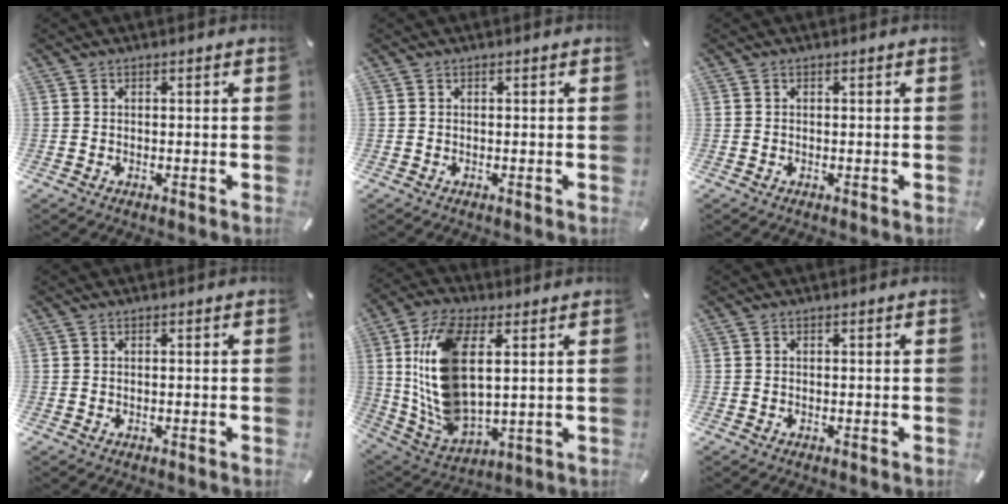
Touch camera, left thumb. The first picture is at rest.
{"total": 0.0}
{"total": 0.0}
{"total": 0.0}
{"total": 16.4, "force": [4.3, 9.1, 12.9], "torque": [-0.304, -0.010, 0.080]}
{"total": 0.0}